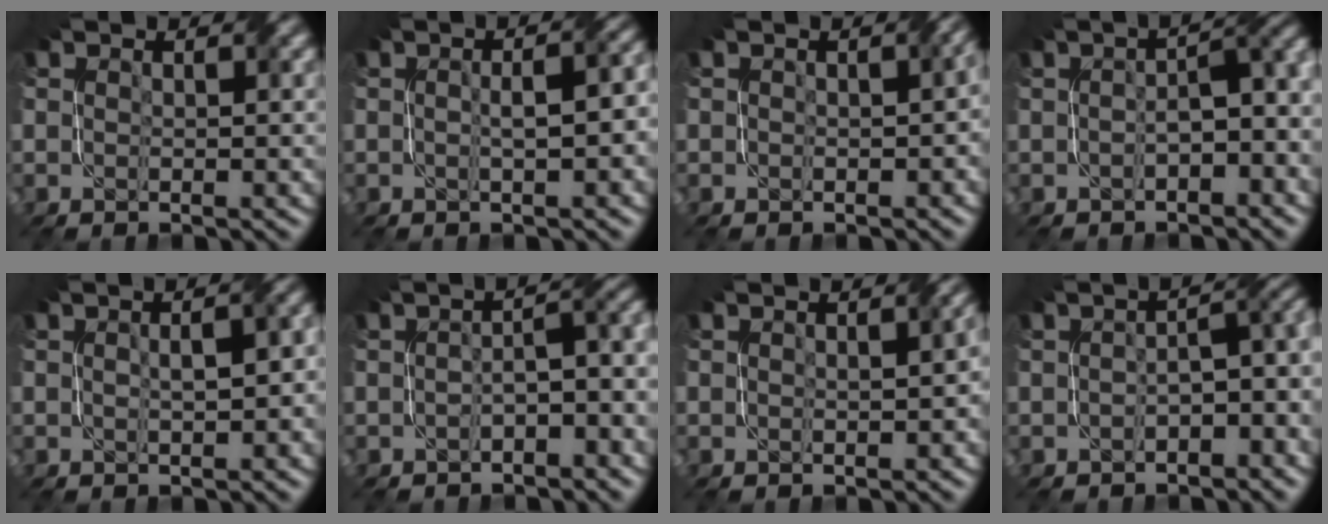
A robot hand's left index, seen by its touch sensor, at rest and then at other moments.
{"total": 4.3, "force": [-0.3, 1.3, 4.1], "torque": [-0.045, 0.012, -0.002]}
{"total": 2.0, "force": [0.1, 1.1, 1.8], "torque": [-0.016, 0.003, 0.001]}
{"total": 4.8, "force": [-0.8, 1.8, 4.4], "torque": [-0.057, 0.011, -0.013]}
{"total": 4.2, "force": [0.1, 1.6, 3.9], "torque": [-0.046, 0.011, 0.007]}
{"total": 4.5, "force": [-1.3, 1.7, 4.0], "torque": [-0.053, 0.010, -0.025]}
{"total": 1.7, "force": [0.0, 0.5, 1.7], "torque": [-0.024, 0.004, 0.003]}
{"total": 5.2, "force": [-1.4, 2.3, 4.5], "torque": [-0.054, 0.008, -0.022]}